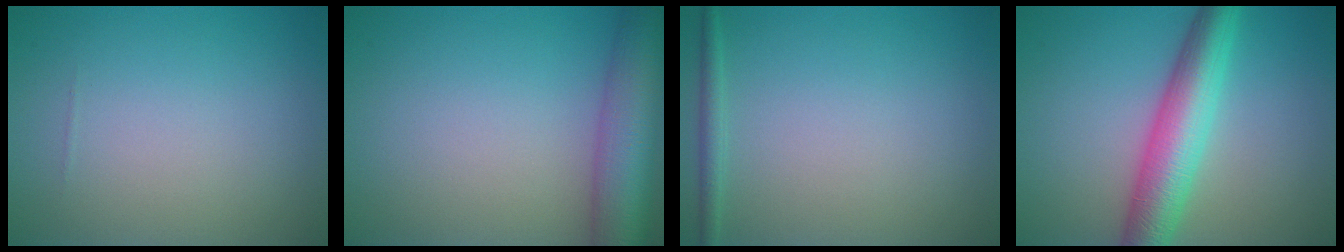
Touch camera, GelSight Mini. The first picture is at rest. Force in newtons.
{"total": 8.5, "press": 8.5, "slide": 0.5}
{"total": 1.3, "press": 1.3, "slide": 0.1}
{"total": 6.8, "press": 6.8, "slide": 0.2}